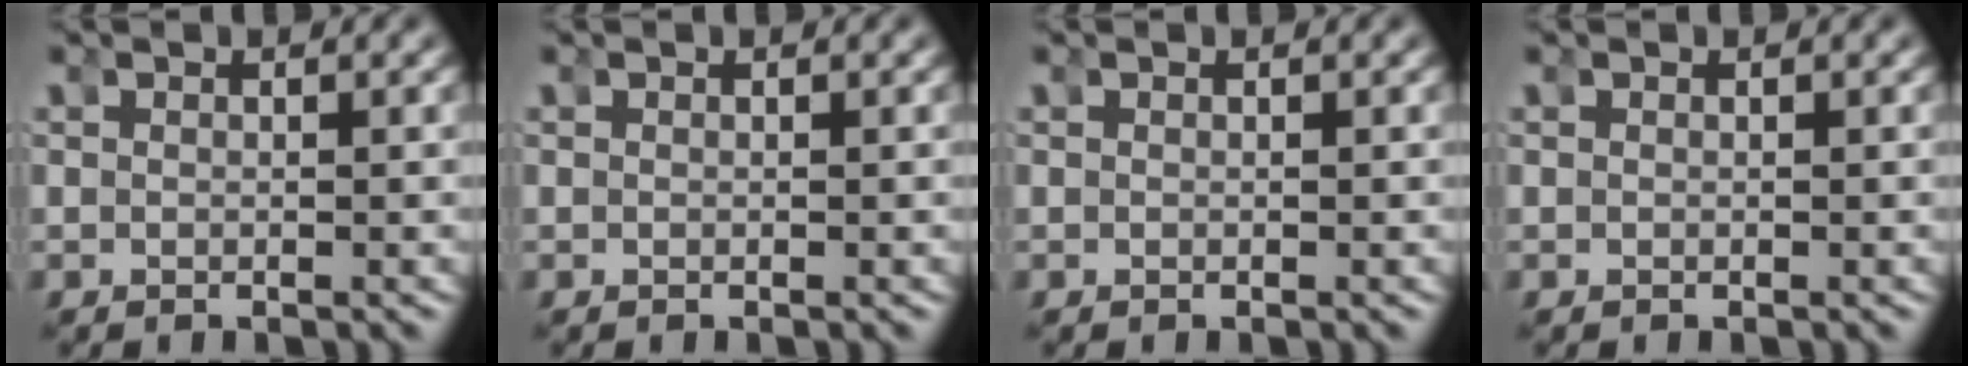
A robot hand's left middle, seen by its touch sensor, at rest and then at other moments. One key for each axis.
{"total": 0.0}
{"total": 0.0}
{"total": 0.0}